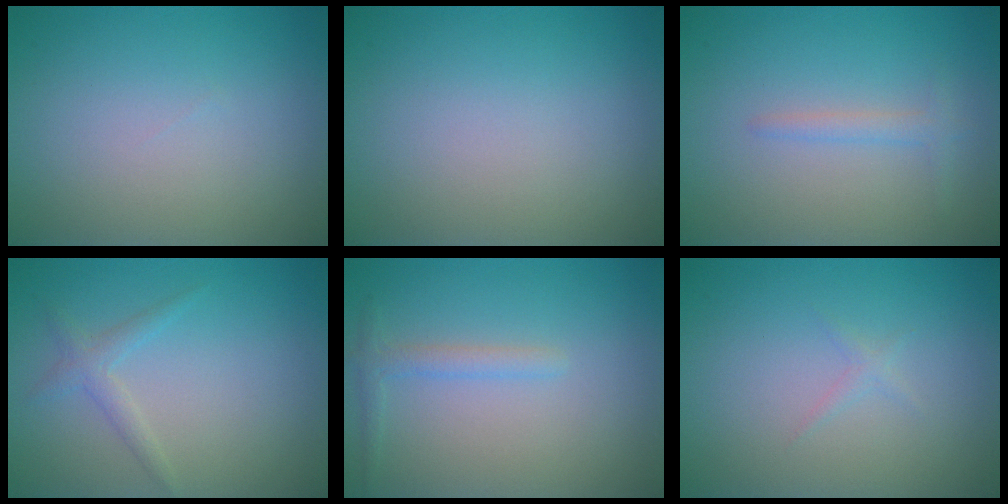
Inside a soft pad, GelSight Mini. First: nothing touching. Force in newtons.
{"total": 0.0}
{"total": 1.3, "press": 1.3, "slide": 0.1}
{"total": 1.5, "press": 1.5, "slide": 0.1}
{"total": 1.4, "press": 1.4, "slide": 0.1}
{"total": 0.6, "press": 0.6, "slide": 0.1}